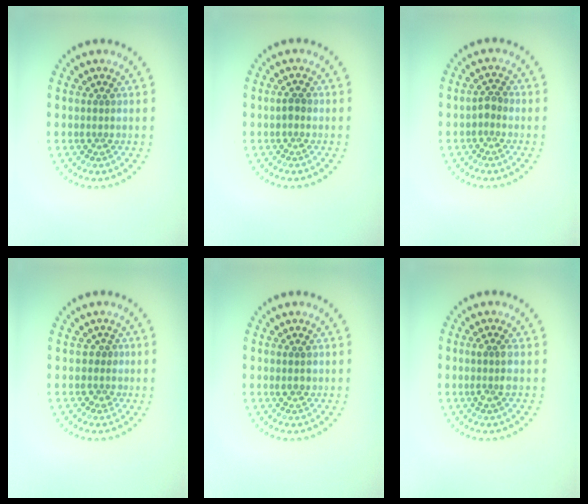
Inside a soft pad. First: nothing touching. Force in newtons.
{"total": 1.0, "press": 1.0, "slide": 0.2}
{"total": 1.1, "press": 1.0, "slide": 0.5}
{"total": 1.5, "press": 1.1, "slide": 0.9}
{"total": 1.1, "press": 1.1, "slide": 0.1}
{"total": 1.7, "press": 1.5, "slide": 0.7}